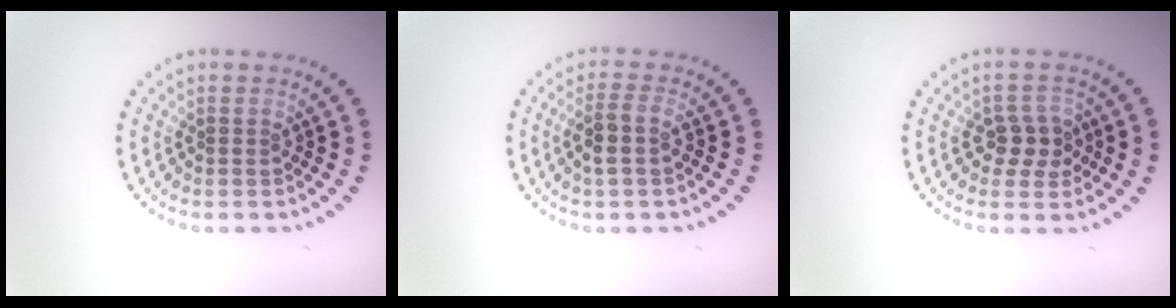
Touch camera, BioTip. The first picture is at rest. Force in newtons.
{"total": 2.2, "press": 1.9, "slide": 1.1}
{"total": 2.6, "press": 2.5, "slide": 0.8}